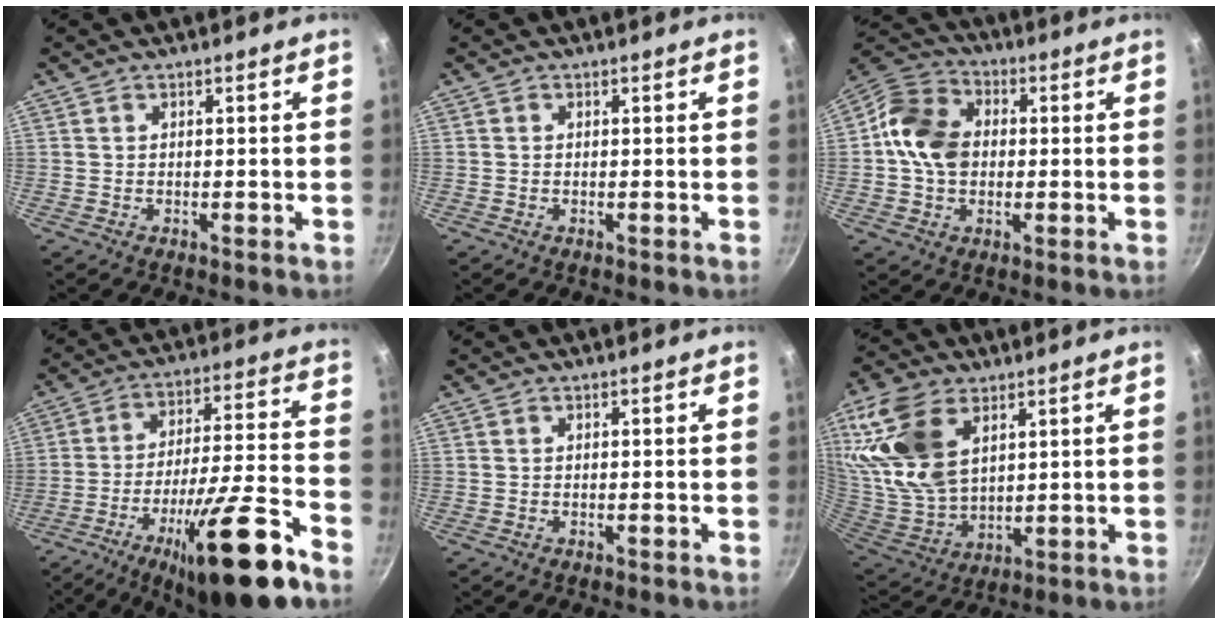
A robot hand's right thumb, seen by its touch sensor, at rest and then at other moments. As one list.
[{"total": 0.0}, {"total": 12.1, "force": [0.4, 9.4, 7.6], "torque": [-0.113, 0.018, -0.010]}, {"total": 22.0, "force": [-12.5, 4.1, 17.7], "torque": [-0.260, 0.060, -0.196]}, {"total": 0.0}, {"total": 19.3, "force": [7.9, 11.8, 13.1], "torque": [-0.260, -0.030, 0.166]}]